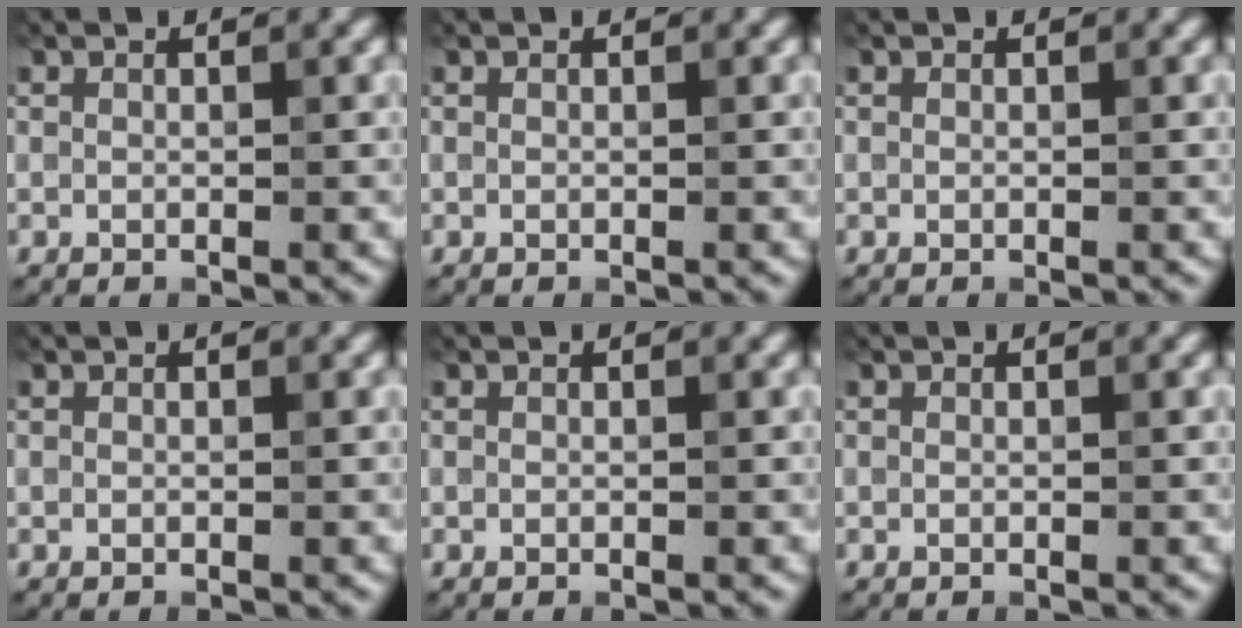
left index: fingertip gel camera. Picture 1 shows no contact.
{"total": 0.0}
{"total": 0.0}
{"total": 0.0}
{"total": 0.0}
{"total": 0.0}